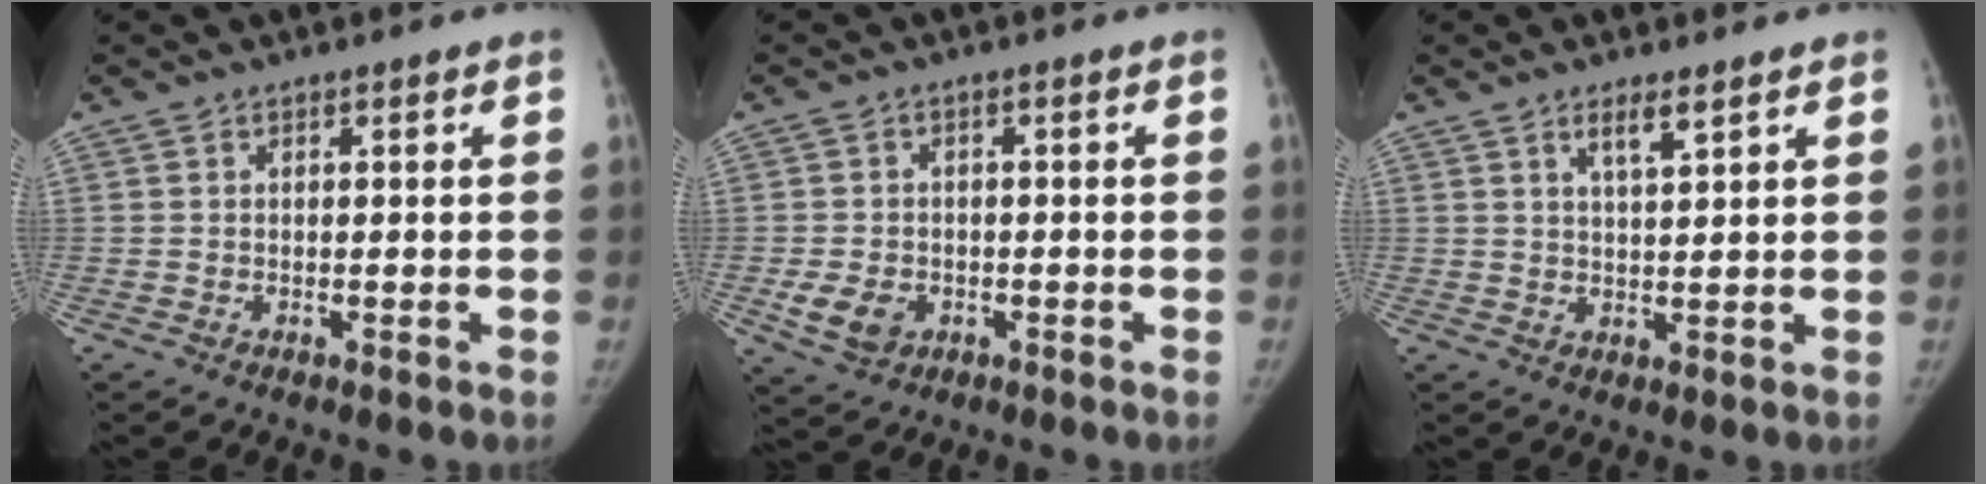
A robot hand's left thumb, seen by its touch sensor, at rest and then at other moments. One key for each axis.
{"total": 5.8, "fx": -1.9, "fy": 4.5, "fz": 3.1, "tx": -0.052, "ty": 0.002, "tz": -0.025}
{"total": 3.6, "fx": 2.4, "fy": 0.8, "fz": 2.6, "tx": -0.043, "ty": -0.016, "tz": 0.044}